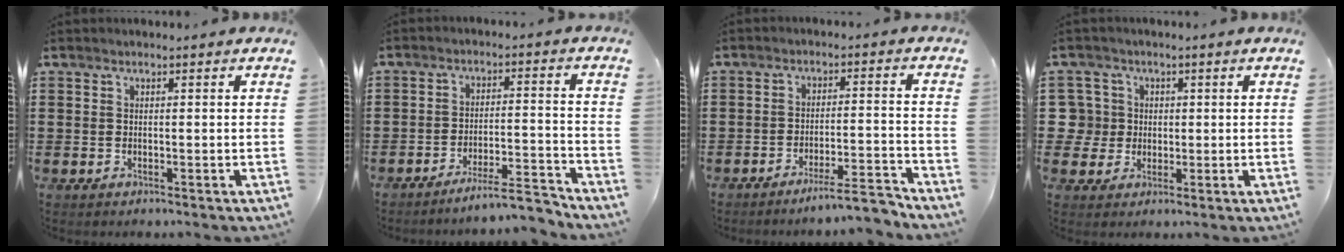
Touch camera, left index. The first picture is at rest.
{"total": 6.3, "force": [-5.8, 0.0, 2.7], "torque": [-0.044, -0.004, -0.109]}
{"total": 5.9, "force": [-5.2, -0.1, 2.9], "torque": [-0.043, -0.007, -0.096]}
{"total": 4.9, "force": [0.3, 4.8, 0.7], "torque": [-0.044, 0.014, 0.001]}